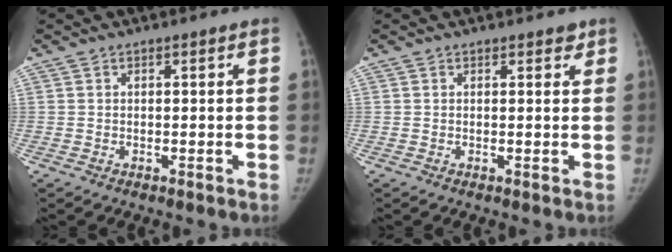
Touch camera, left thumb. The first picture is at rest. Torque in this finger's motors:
{"motor_torque": [0.17, -0.02, 0.22, -0.49, 0.03]}